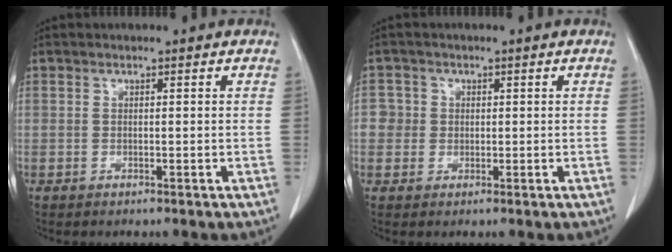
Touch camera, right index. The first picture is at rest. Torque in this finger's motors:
{"motor_torque": [-0.06, 0.03, -0.02, -0.01]}